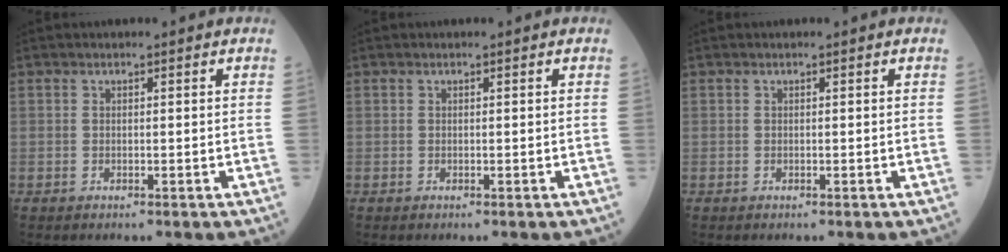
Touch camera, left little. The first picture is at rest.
{"total": 0.0}
{"total": 0.0}